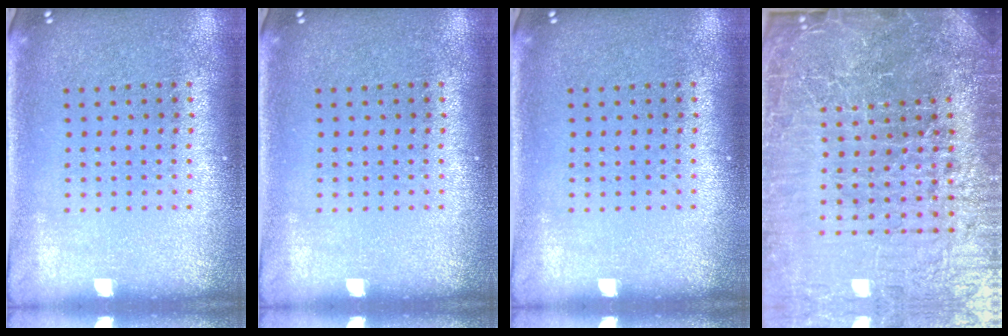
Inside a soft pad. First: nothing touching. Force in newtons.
{"total": 0.0}
{"total": 0.0}
{"total": 7.6, "press": 6.6, "slide": 3.9}